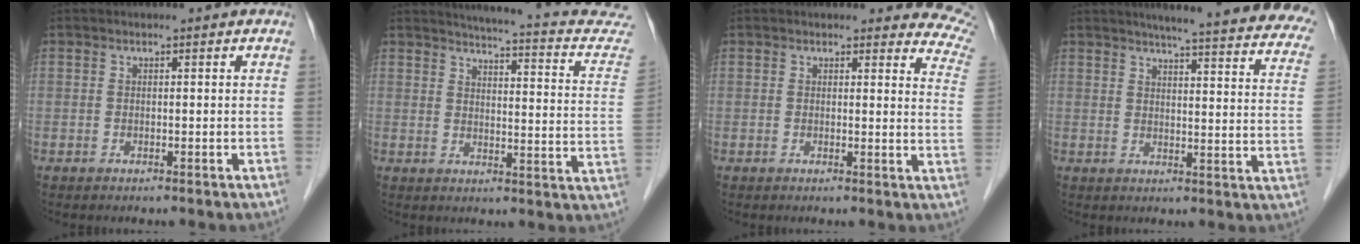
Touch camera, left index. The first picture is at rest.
{"total": 16.8, "force": [15.4, 1.8, 6.5], "torque": [-0.068, -0.058, 0.151]}
{"total": 9.1, "force": [8.6, 2.3, 1.7], "torque": [0.024, -0.049, 0.050]}
{"total": 25.0, "force": [22.1, 2.2, 11.5], "torque": [-0.141, -0.054, 0.241]}